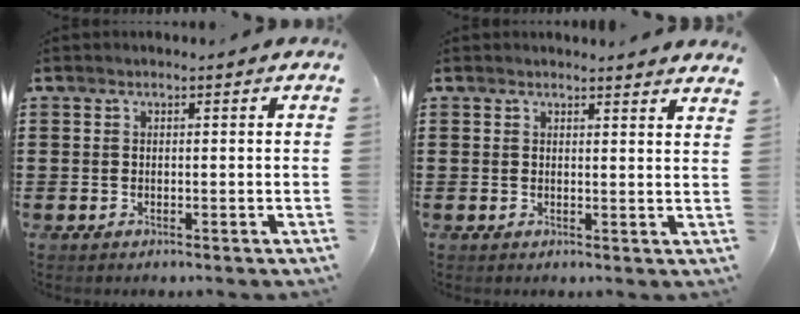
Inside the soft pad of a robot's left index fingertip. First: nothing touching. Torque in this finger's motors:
{"motor_torque": [0.21, 0.17, -0.01, 0.00]}